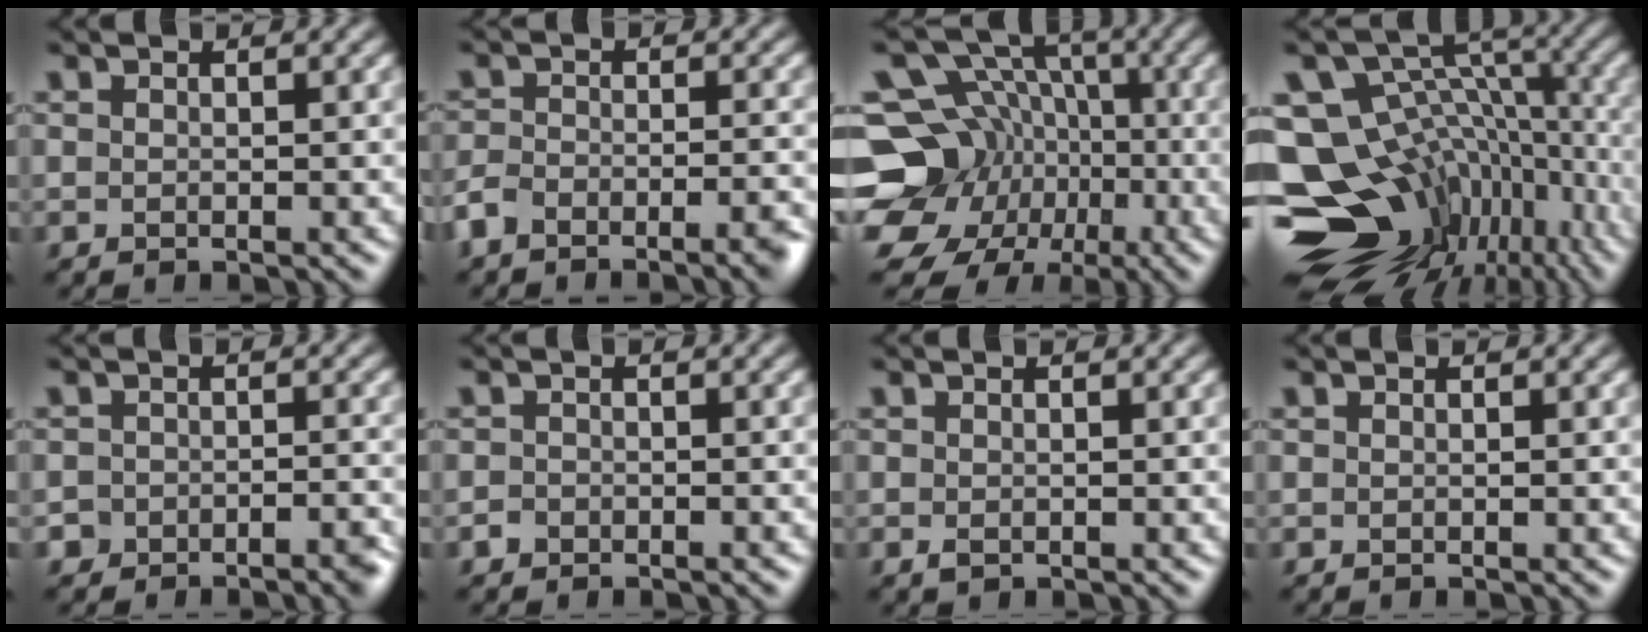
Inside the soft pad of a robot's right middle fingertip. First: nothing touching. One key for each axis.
{"total": 5.3, "fx": -3.9, "fy": 2.1, "fz": 2.9, "tx": -0.048, "ty": -0.005, "tz": -0.072}
{"total": 15.7, "fx": -5.4, "fy": 13.6, "fz": 5.7, "tx": -0.117, "ty": -0.015, "tz": -0.101}
{"total": 17.7, "fx": -5.5, "fy": 12.5, "fz": 11.3, "tx": -0.210, "ty": 0.015, "tz": -0.049}
{"total": 3.5, "fx": -2.9, "fy": 2.0, "fz": 0.7, "tx": 0.005, "ty": 0.010, "tz": -0.038}
{"total": 1.0, "fx": -0.8, "fy": 0.7, "fz": 0.1, "tx": 0.003, "ty": 0.000, "tz": -0.014}
{"total": 0.7, "fx": -0.3, "fy": 0.4, "fz": 0.4, "tx": -0.008, "ty": -0.004, "tz": -0.004}
{"total": 0.0}